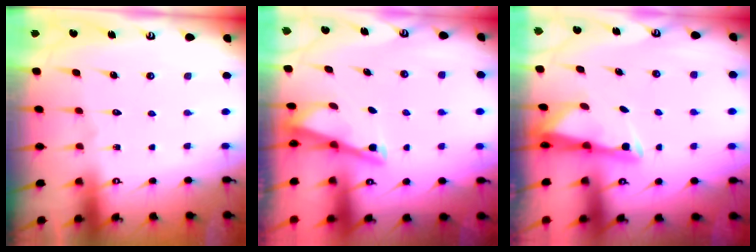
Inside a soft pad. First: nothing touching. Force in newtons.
{"total": 2.9, "press": 2.9, "slide": 0.3}
{"total": 2.6, "press": 2.6, "slide": 0.4}